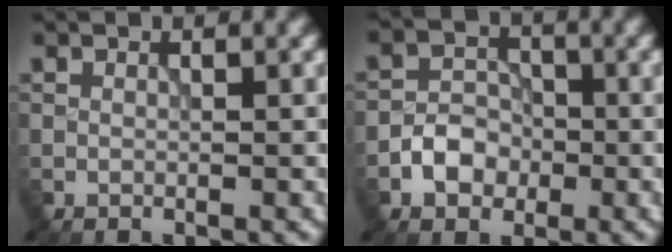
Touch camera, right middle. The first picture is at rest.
{"total": 3.0, "force": [-1.3, 2.3, 1.4], "torque": [-0.018, 0.005, -0.025]}